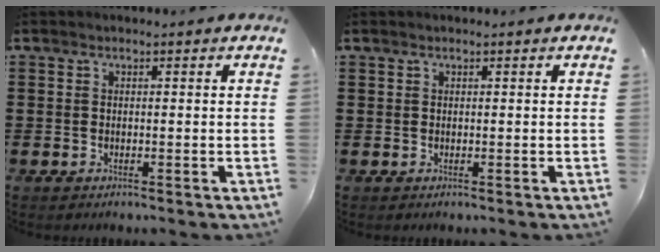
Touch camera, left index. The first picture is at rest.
{"total": 0.0}